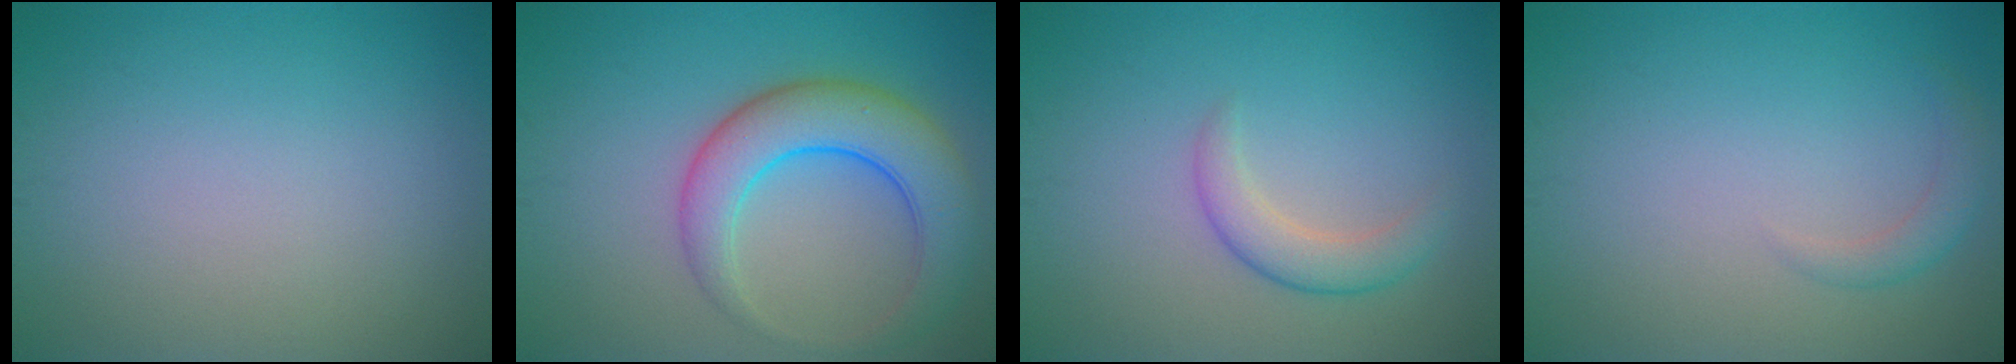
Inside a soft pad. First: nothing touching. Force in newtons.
{"total": 6.5, "press": 6.5, "slide": 0.5}
{"total": 2.6, "press": 2.6, "slide": 0.1}
{"total": 1.5, "press": 1.5, "slide": 0.1}